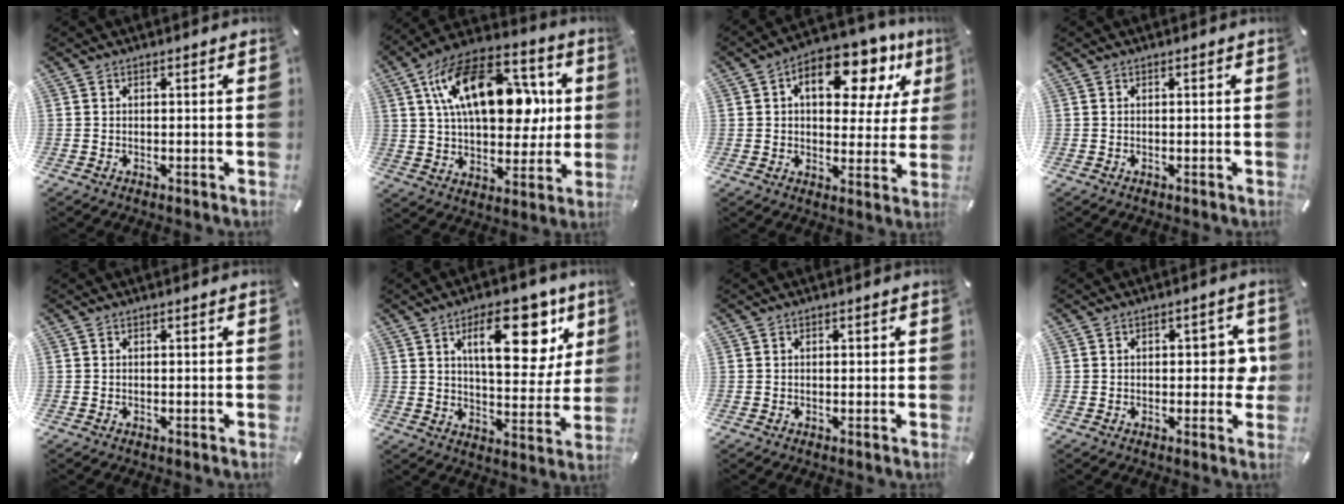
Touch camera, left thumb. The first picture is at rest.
{"total": 23.1, "force": [6.6, 13.4, 17.6], "torque": [-0.306, -0.011, 0.107]}
{"total": 16.1, "force": [7.2, 9.3, 11.0], "torque": [-0.153, -0.030, 0.117]}
{"total": 0.0}
{"total": 0.0}
{"total": 18.9, "force": [8.5, 8.8, 14.4], "torque": [-0.195, -0.029, 0.132]}
{"total": 0.9, "force": [0.1, 0.6, 0.6], "torque": [-0.011, 0.005, 0.000]}
{"total": 6.7, "force": [0.2, 3.7, 5.5], "torque": [-0.058, 0.001, -0.004]}